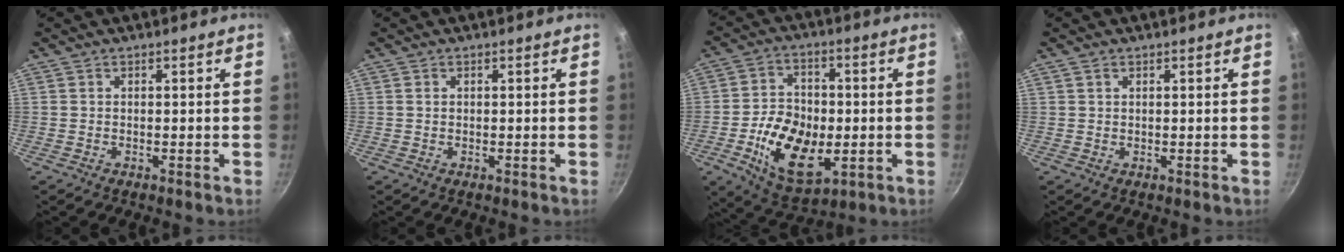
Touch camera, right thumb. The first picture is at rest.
{"total": 0.7, "force": [0.2, 0.6, 0.3], "torque": [-0.005, 0.003, 0.004]}
{"total": 15.7, "force": [-3.3, 9.9, 11.7], "torque": [-0.179, 0.004, -0.049]}
{"total": 1.0, "force": [0.6, 0.6, 0.5], "torque": [-0.006, 0.000, 0.010]}